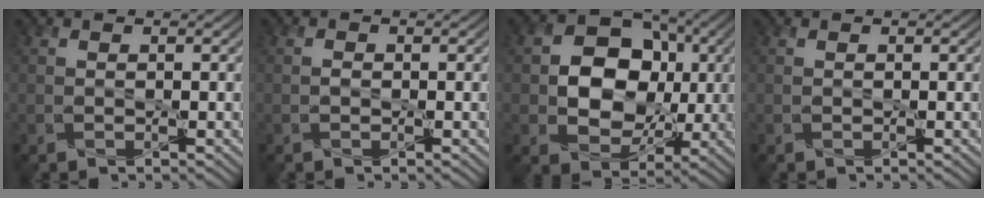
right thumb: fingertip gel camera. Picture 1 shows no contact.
{"total": 0.6, "force": [-0.3, 0.4, 0.4], "torque": [-0.009, 0.000, -0.008]}
{"total": 10.9, "force": [0.6, 8.7, 6.4], "torque": [-0.125, 0.005, -0.003]}
{"total": 0.0}